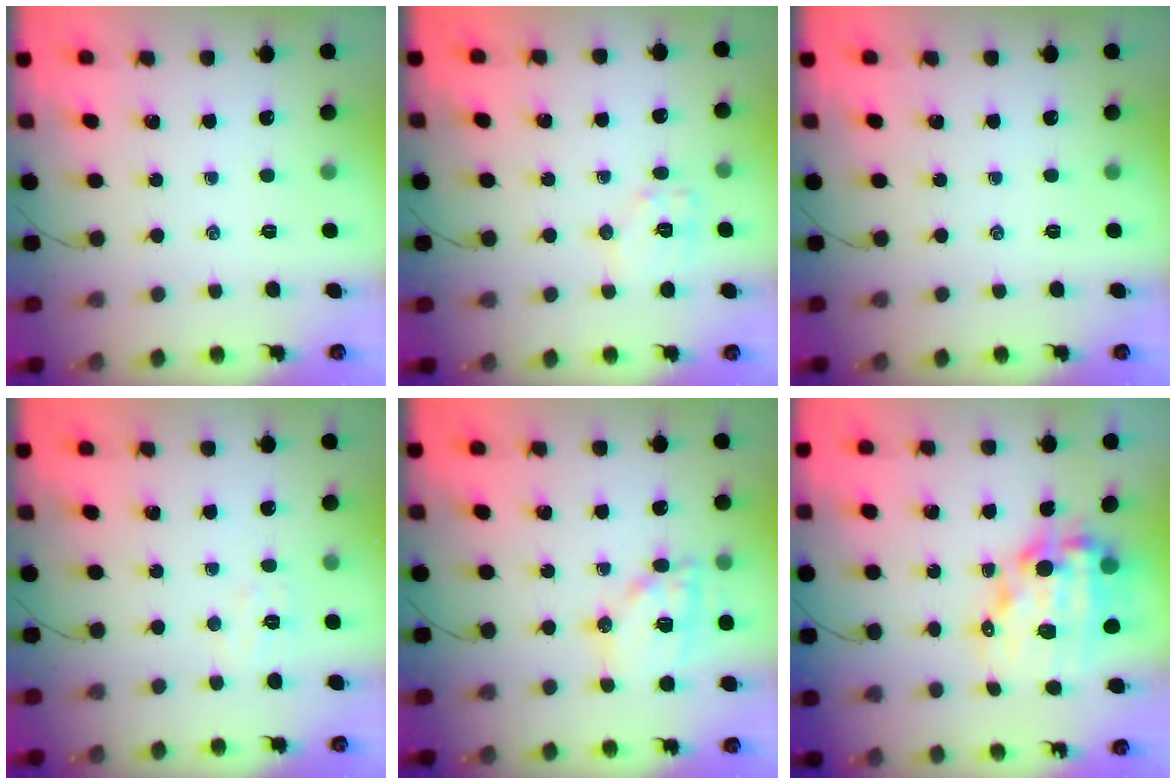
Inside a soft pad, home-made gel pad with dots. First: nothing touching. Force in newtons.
{"total": 7.3, "press": 7.3, "slide": 0.6}
{"total": 0.0}
{"total": 5.3, "press": 5.2, "slide": 1.1}
{"total": 12.6, "press": 12.5, "slide": 1.9}
{"total": 15.0, "press": 14.6, "slide": 3.4}